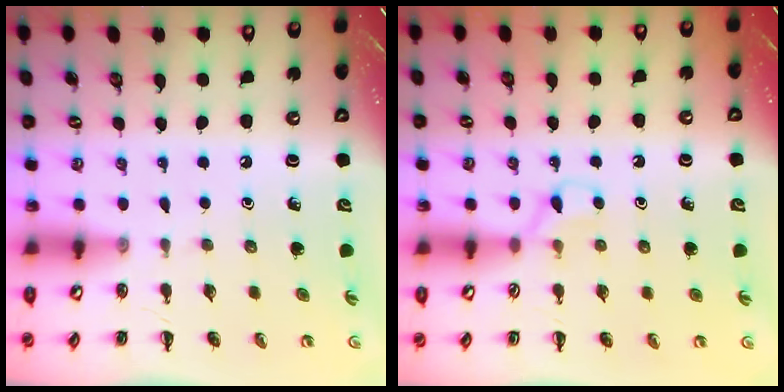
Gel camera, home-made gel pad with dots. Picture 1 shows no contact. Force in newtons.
{"total": 3.6, "press": 3.4, "slide": 1.1}